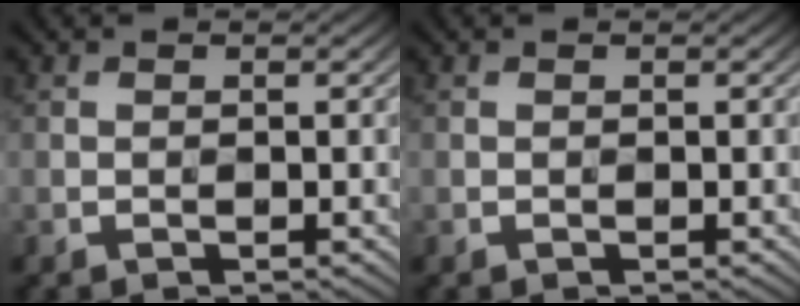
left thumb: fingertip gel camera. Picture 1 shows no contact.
{"total": 0.0}